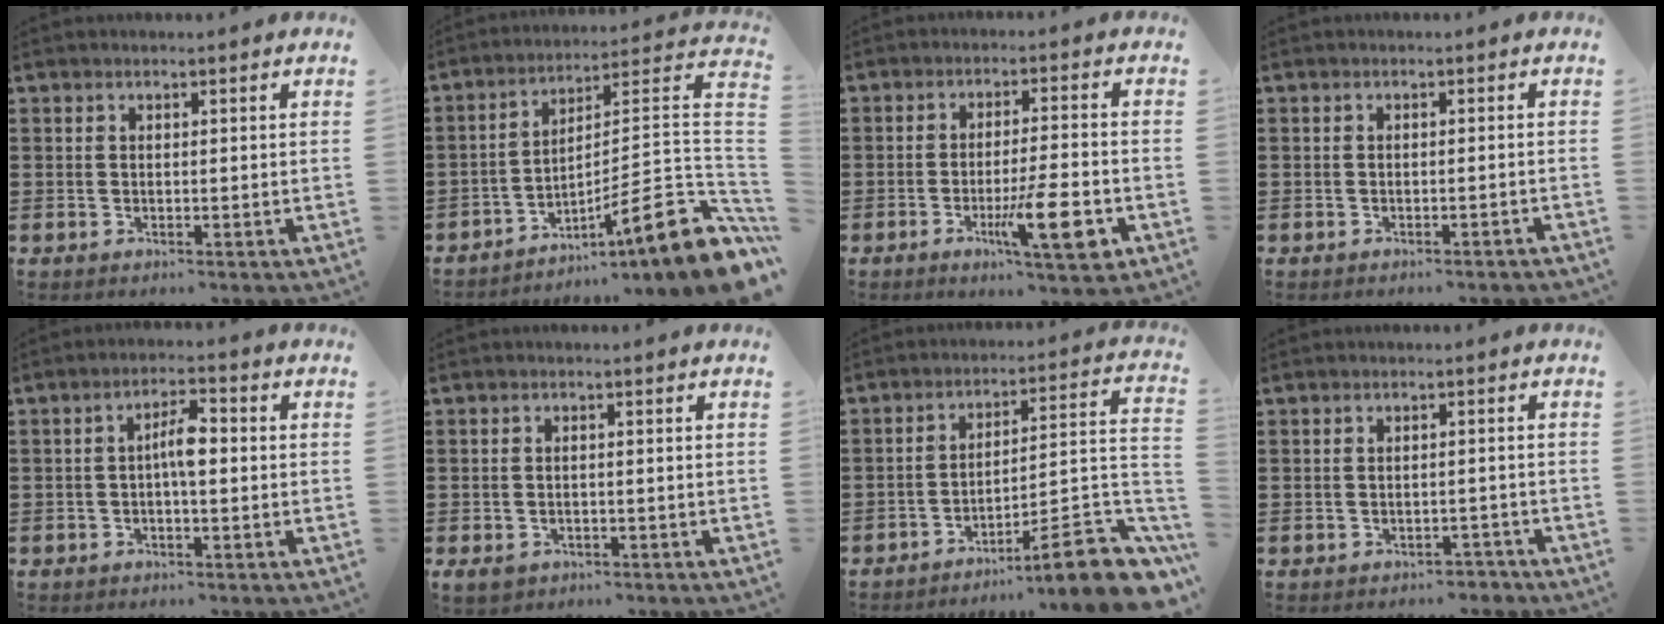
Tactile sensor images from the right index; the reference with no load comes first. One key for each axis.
{"total": 11.9, "fx": -6.0, "fy": 1.2, "fz": 10.2, "tx": -0.136, "ty": -0.022, "tz": -0.113}
{"total": 9.9, "fx": -3.6, "fy": 1.6, "fz": 9.0, "tx": -0.160, "ty": -0.010, "tz": -0.059}
{"total": 0.8, "fx": -0.7, "fy": 0.0, "fz": 0.3, "tx": -0.008, "ty": -0.001, "tz": -0.015}
{"total": 4.1, "fx": -0.3, "fy": 1.2, "fz": 3.9, "tx": -0.071, "ty": 0.008, "tz": -0.008}
{"total": 1.4, "fx": -0.8, "fy": 0.9, "fz": 0.7, "tx": -0.018, "ty": 0.001, "tz": -0.018}
{"total": 10.1, "fx": -7.0, "fy": 1.4, "fz": 7.1, "tx": -0.089, "ty": 0.000, "tz": -0.134}
{"total": 1.8, "fx": -1.7, "fy": 0.6, "fz": 0.1, "tx": -0.008, "ty": 0.002, "tz": -0.038}